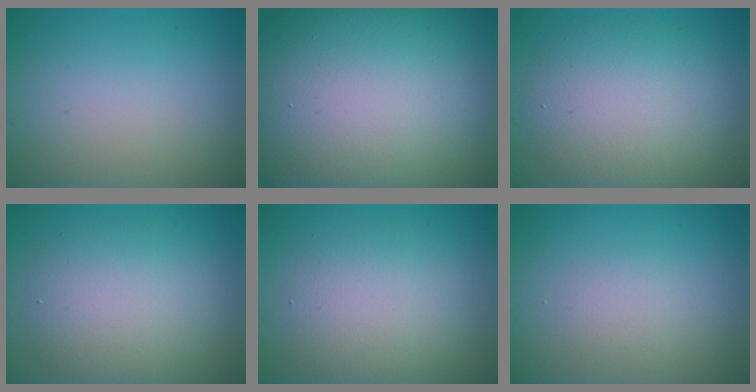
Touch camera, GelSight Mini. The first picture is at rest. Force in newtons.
{"total": 21.0, "press": 21.0, "slide": 1.1}
{"total": 6.5, "press": 6.5, "slide": 0.1}
{"total": 5.5, "press": 5.4, "slide": 0.4}
{"total": 4.3, "press": 4.3, "slide": 0.1}
{"total": 1.4, "press": 1.4, "slide": 0.0}